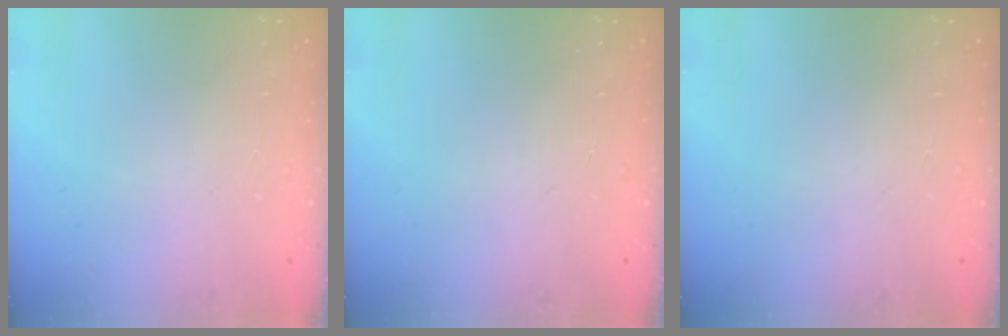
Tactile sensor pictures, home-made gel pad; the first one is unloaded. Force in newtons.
{"total": 0.0}
{"total": 0.0}